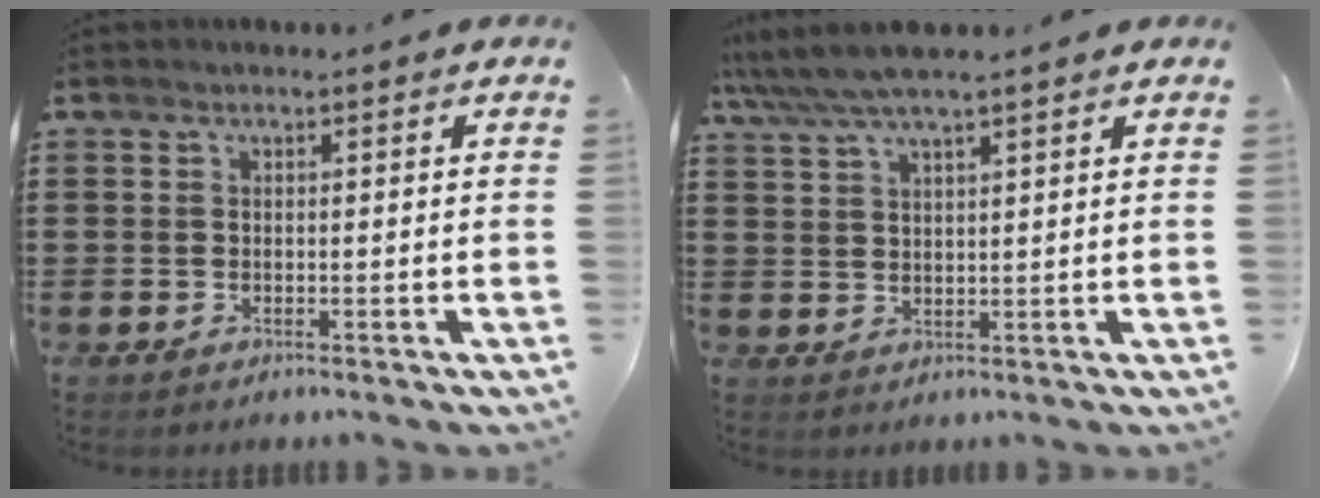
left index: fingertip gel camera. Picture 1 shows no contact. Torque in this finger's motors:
{"motor_torque": [1.61, -0.52, 0.56, 0.21]}